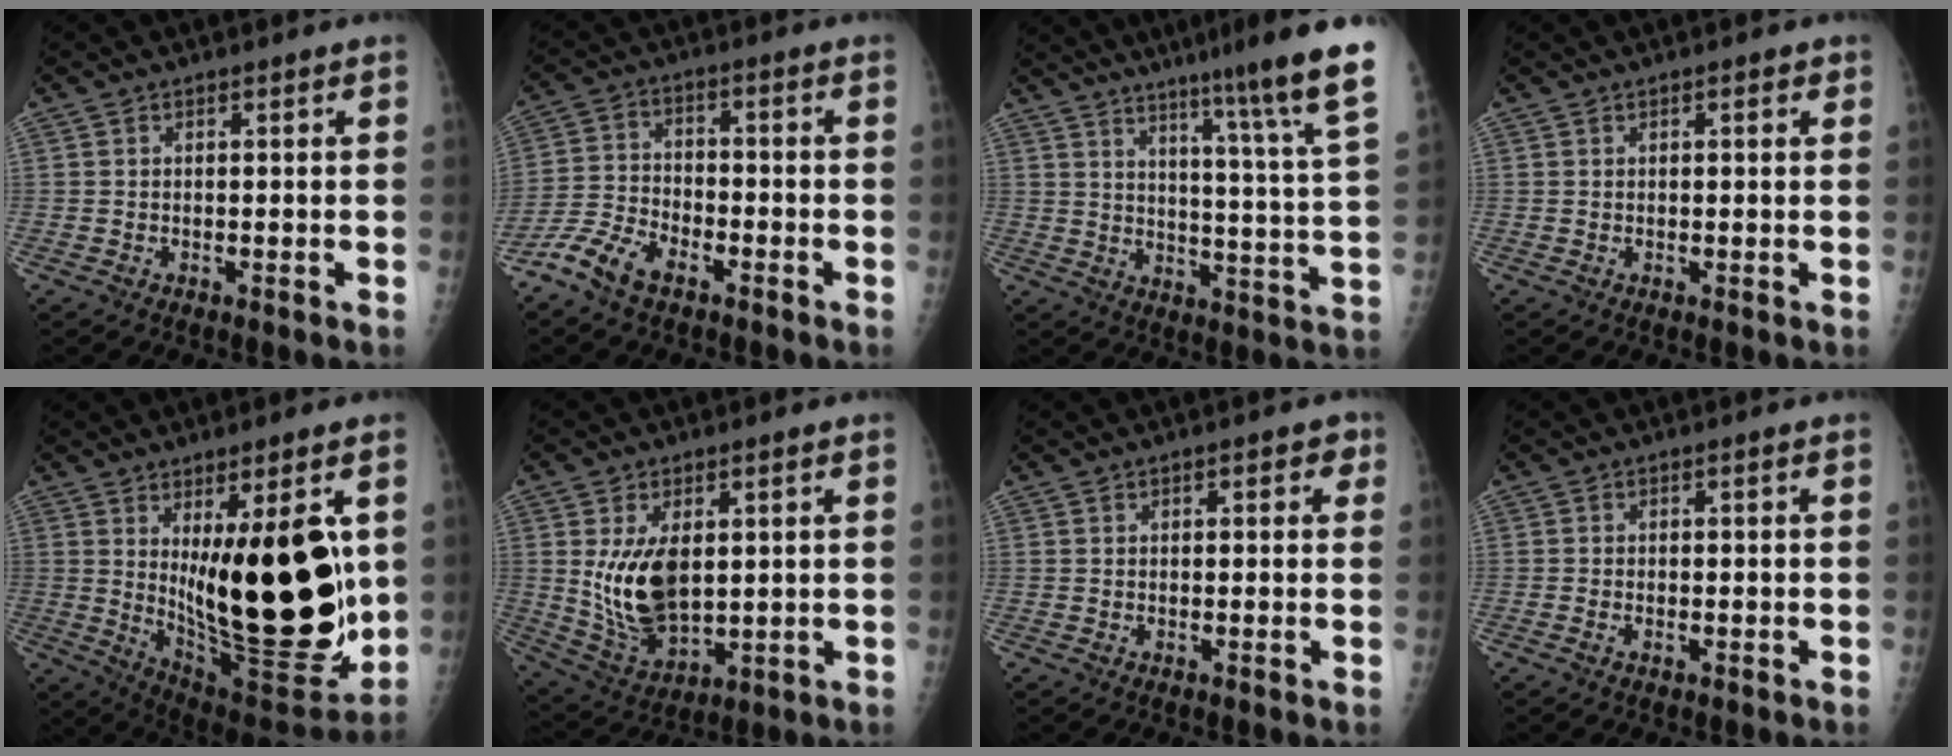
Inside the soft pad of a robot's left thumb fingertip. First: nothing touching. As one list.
[{"total": 8.1, "force": [-5.6, 3.8, 4.5], "torque": [-0.098, 0.018, -0.115]}, {"total": 17.9, "force": [13.3, -0.4, 12.0], "torque": [-0.149, -0.086, 0.172]}, {"total": 1.5, "force": [0.7, 0.6, 1.2], "torque": [-0.011, 0.000, 0.007]}, {"total": 27.0, "force": [3.0, 9.1, 25.3], "torque": [-0.339, -0.068, 0.065]}, {"total": 12.0, "force": [1.8, 7.0, 9.6], "torque": [-0.158, -0.020, 0.052]}, {"total": 2.5, "force": [1.0, 1.4, 1.9], "torque": [-0.008, 0.002, 0.008]}, {"total": 1.1, "force": [-0.4, 0.5, 0.9], "torque": [-0.022, 0.007, -0.007]}]